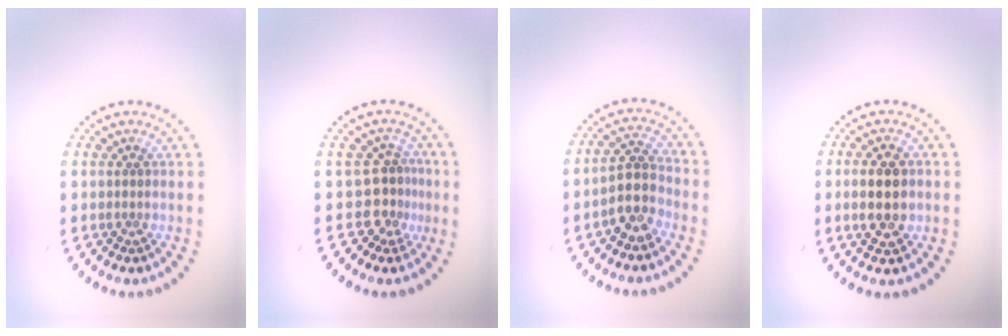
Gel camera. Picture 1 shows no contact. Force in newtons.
{"total": 2.9, "press": 1.9, "slide": 2.2}
{"total": 4.0, "press": 3.7, "slide": 1.4}
{"total": 4.2, "press": 4.2, "slide": 0.2}